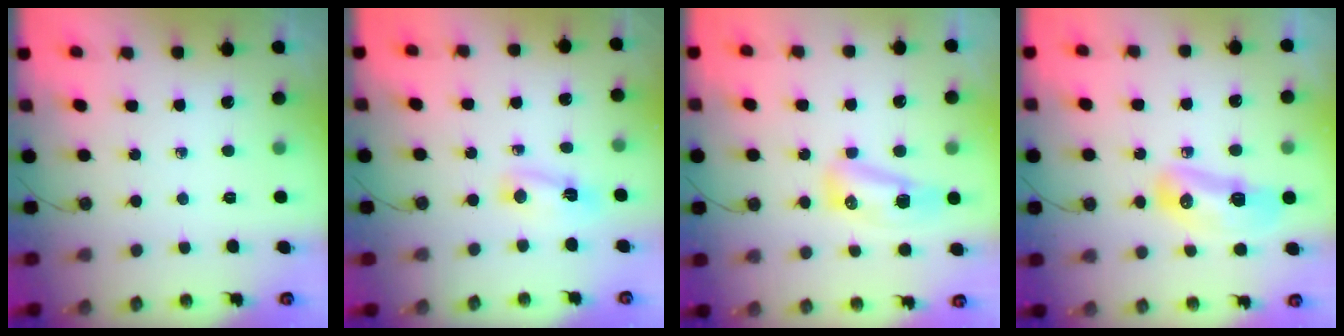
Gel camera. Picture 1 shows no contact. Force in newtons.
{"total": 3.1, "press": 3.1, "slide": 0.5}
{"total": 12.0, "press": 9.9, "slide": 6.8}
{"total": 9.3, "press": 9.2, "slide": 1.8}